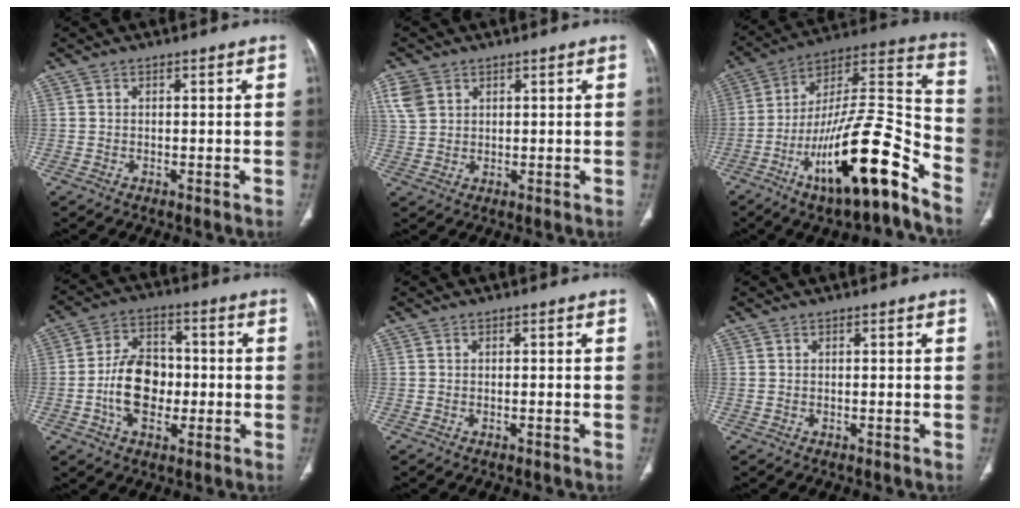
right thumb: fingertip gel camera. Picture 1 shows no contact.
{"total": 4.4, "force": [2.2, 3.3, 2.0], "torque": [-0.037, 0.001, 0.053]}
{"total": 24.1, "force": [-13.3, 6.0, 19.2], "torque": [-0.314, 0.083, -0.225]}
{"total": 11.3, "force": [-2.1, 7.5, 8.2], "torque": [-0.122, 0.022, -0.042]}
{"total": 0.5, "force": [-0.4, -0.1, 0.3], "torque": [-0.012, 0.005, -0.003]}
{"total": 0.0}